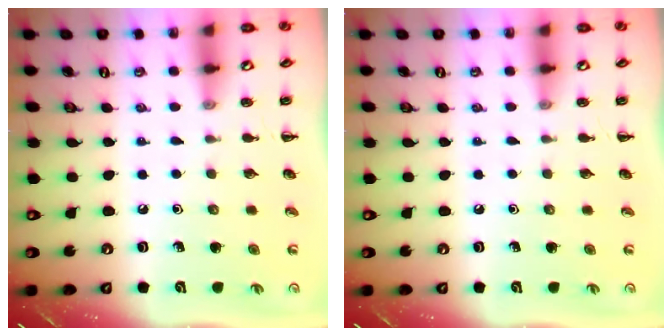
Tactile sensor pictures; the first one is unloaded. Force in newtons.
{"total": 0.0}